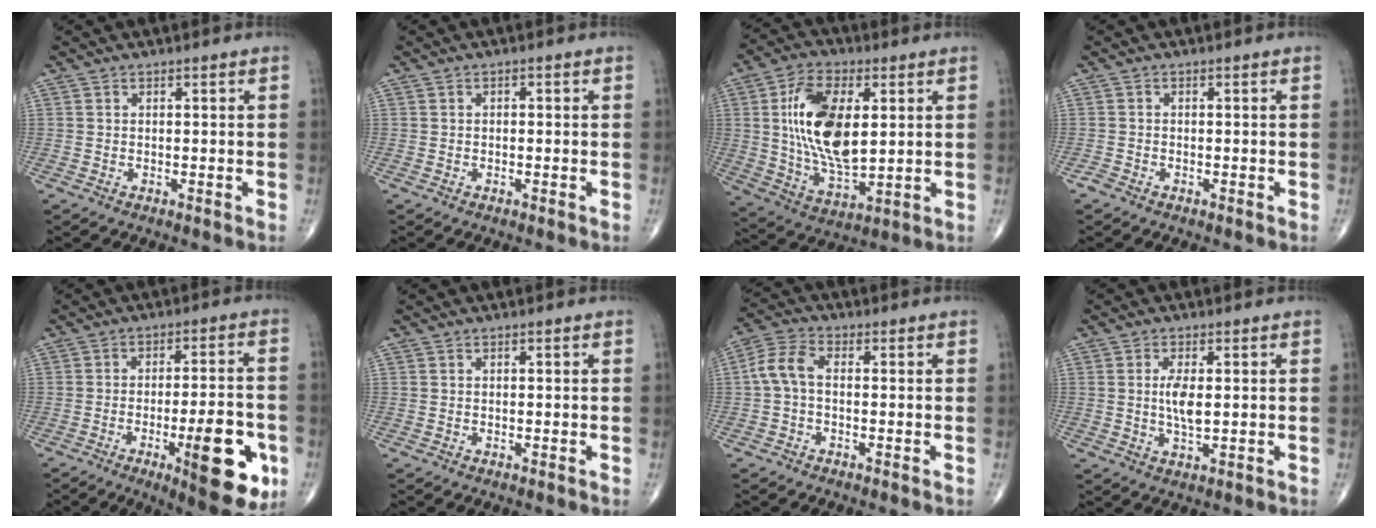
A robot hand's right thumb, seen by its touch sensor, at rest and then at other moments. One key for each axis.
{"total": 0.7, "fx": 0.0, "fy": 0.5, "fz": 0.5, "tx": -0.008, "ty": 0.001, "tz": -0.001}
{"total": 17.8, "fx": 3.1, "fy": 9.0, "fz": 15.0, "tx": -0.271, "ty": -0.016, "tz": 0.061}
{"total": 1.0, "fx": -0.7, "fy": 0.6, "fz": 0.3, "tx": -0.008, "ty": 0.001, "tz": -0.018}
{"total": 16.3, "fx": -5.6, "fy": 4.7, "fz": 14.5, "tx": -0.183, "ty": 0.013, "tz": -0.071}
{"total": 0.0}
{"total": 5.8, "fx": -0.2, "fy": 3.4, "fz": 4.7, "tx": -0.102, "ty": 0.021, "tz": -0.014}
{"total": 4.8, "fx": 0.4, "fy": 1.8, "fz": 4.4, "tx": -0.091, "ty": -0.010, "tz": 0.008}